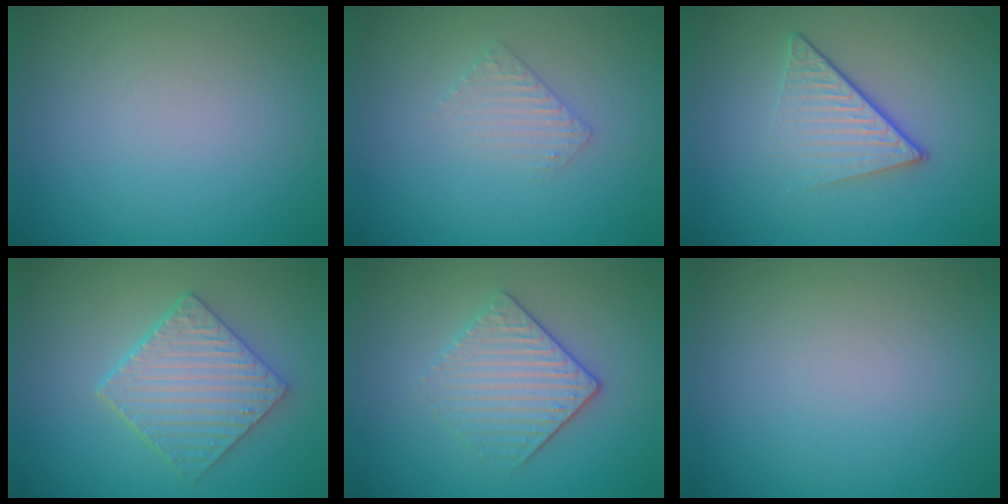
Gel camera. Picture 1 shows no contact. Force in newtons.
{"total": 1.6, "press": 1.6, "slide": 0.4}
{"total": 4.3, "press": 2.7, "slide": 3.4}
{"total": 4.7, "press": 4.0, "slide": 2.4}
{"total": 3.7, "press": 3.3, "slide": 1.7}
{"total": 0.0}